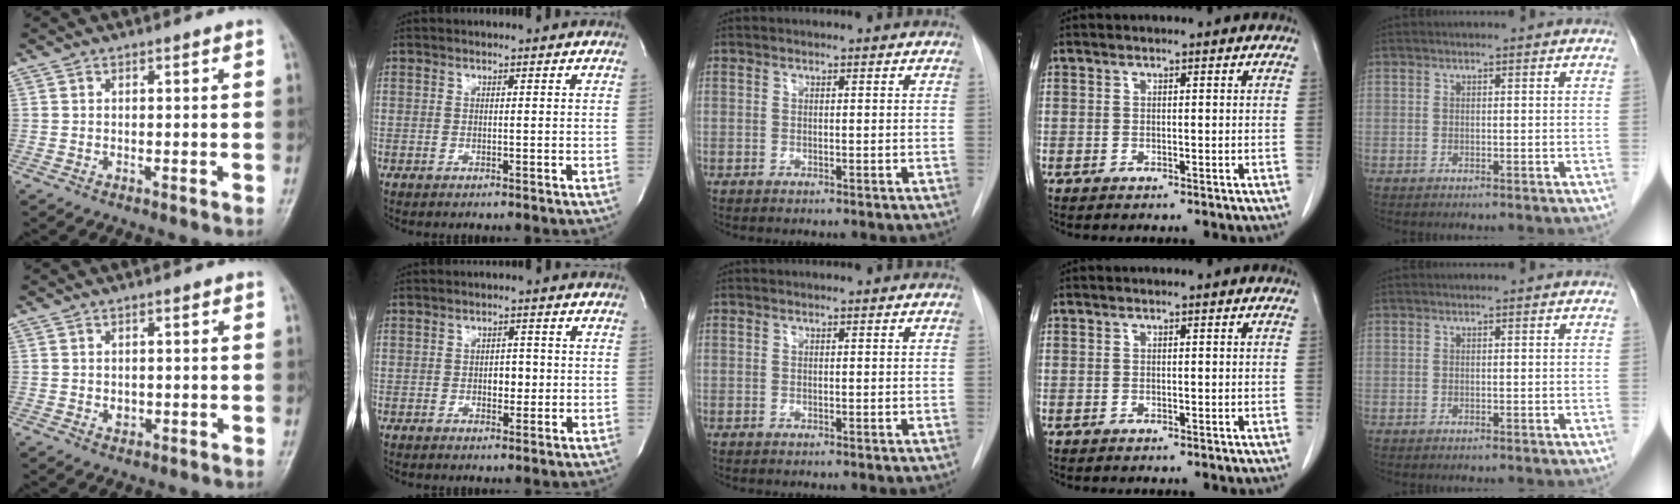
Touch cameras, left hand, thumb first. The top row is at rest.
{"thumb": {"total": 1.8, "force": [0.1, 1.4, 1.1], "torque": [-0.008, 0.000, 0.005]}, "index": {"total": 2.4, "force": [-0.3, 1.5, 1.9], "torque": [-0.020, 0.002, -0.003]}}